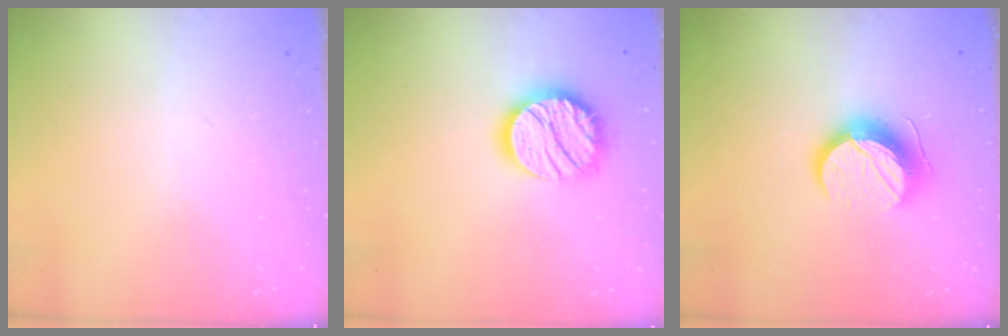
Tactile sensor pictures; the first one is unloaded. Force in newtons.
{"total": 17.0, "press": 17.0, "slide": 1.3}
{"total": 12.2, "press": 12.2, "slide": 0.4}